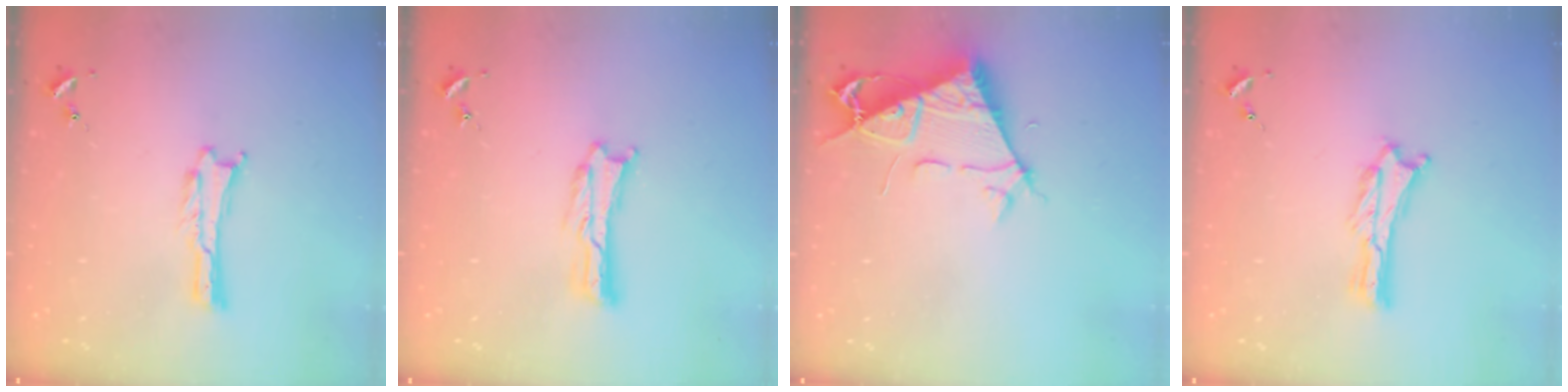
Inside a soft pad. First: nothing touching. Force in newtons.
{"total": 0.8, "press": 0.8, "slide": 0.2}
{"total": 7.7, "press": 7.7, "slide": 0.8}
{"total": 0.8, "press": 0.7, "slide": 0.2}